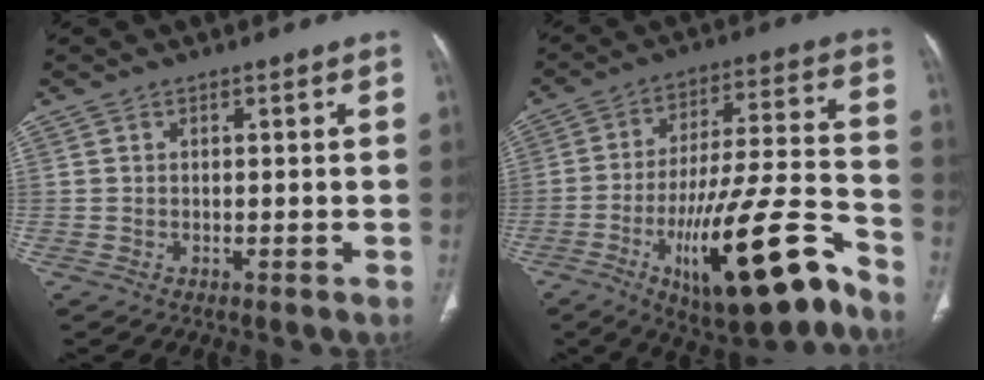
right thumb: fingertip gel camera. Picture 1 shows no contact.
{"total": 23.8, "force": [-12.4, 6.4, 19.2], "torque": [-0.292, 0.065, -0.188]}